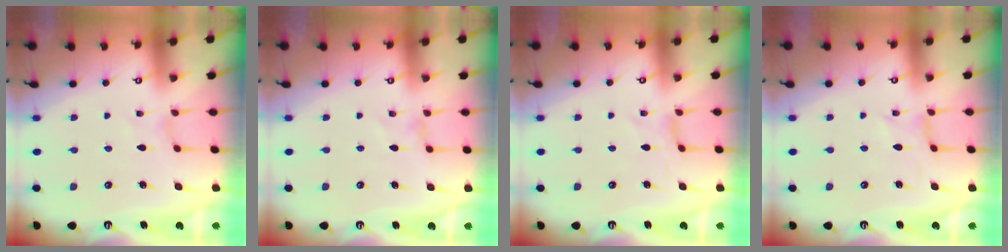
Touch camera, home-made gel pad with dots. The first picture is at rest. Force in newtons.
{"total": 0.0}
{"total": 0.0}
{"total": 0.0}